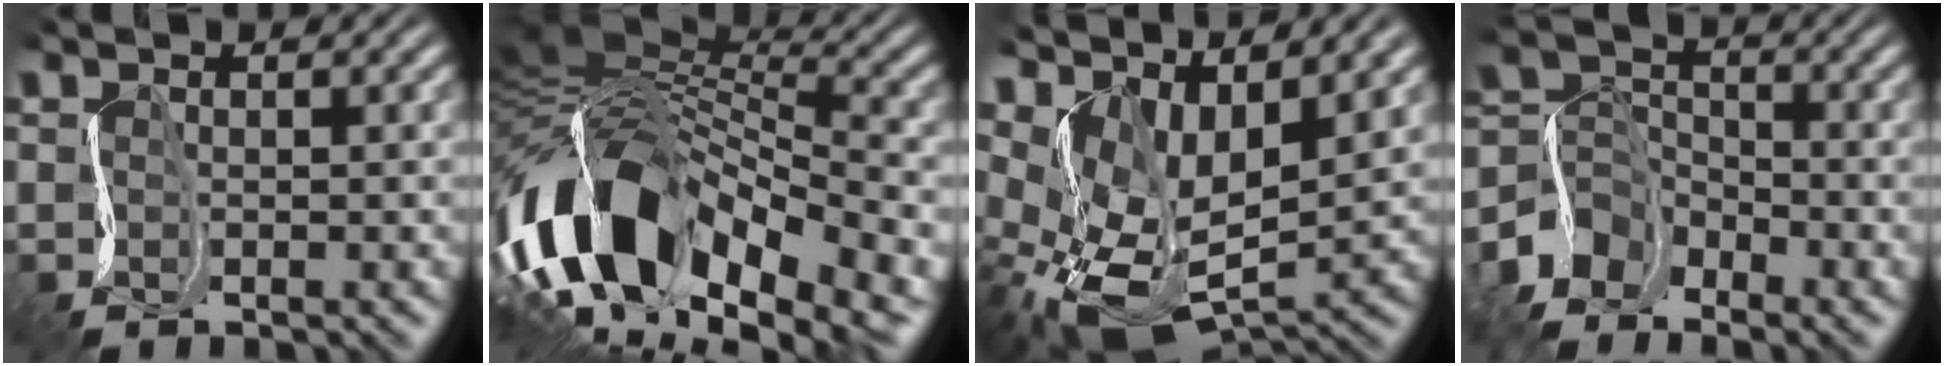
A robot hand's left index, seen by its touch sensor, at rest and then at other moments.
{"total": 15.0, "force": [-5.7, 8.3, 11.1], "torque": [-0.223, 0.014, -0.112]}
{"total": 14.0, "force": [2.7, 8.0, 11.2], "torque": [-0.193, -0.012, 0.073]}
{"total": 4.6, "force": [-3.5, 2.6, 1.5], "torque": [-0.026, 0.004, -0.082]}